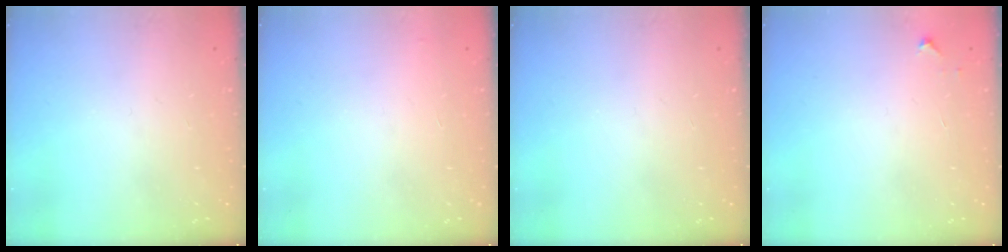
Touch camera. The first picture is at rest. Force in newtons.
{"total": 2.9, "press": 2.9, "slide": 0.1}
{"total": 0.0}
{"total": 3.3, "press": 3.2, "slide": 0.4}